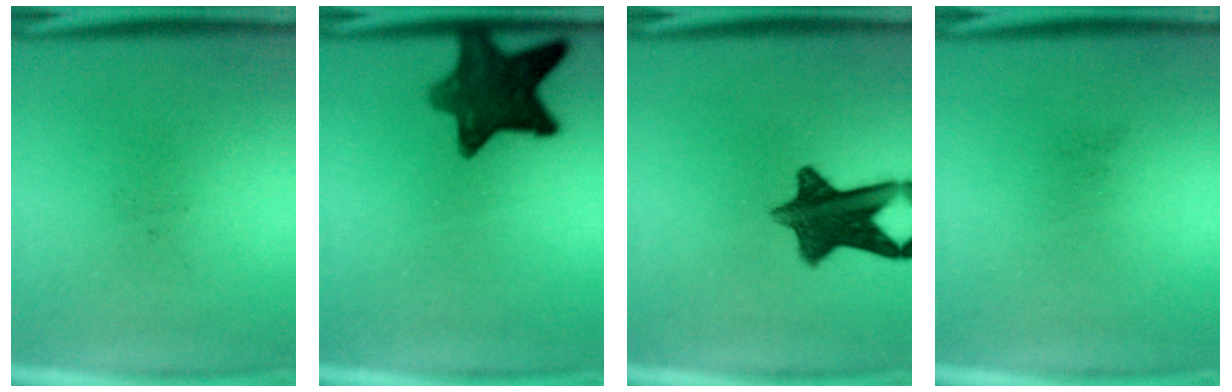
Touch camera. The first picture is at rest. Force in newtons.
{"total": 10.5}
{"total": 10.8}
{"total": 0.0}